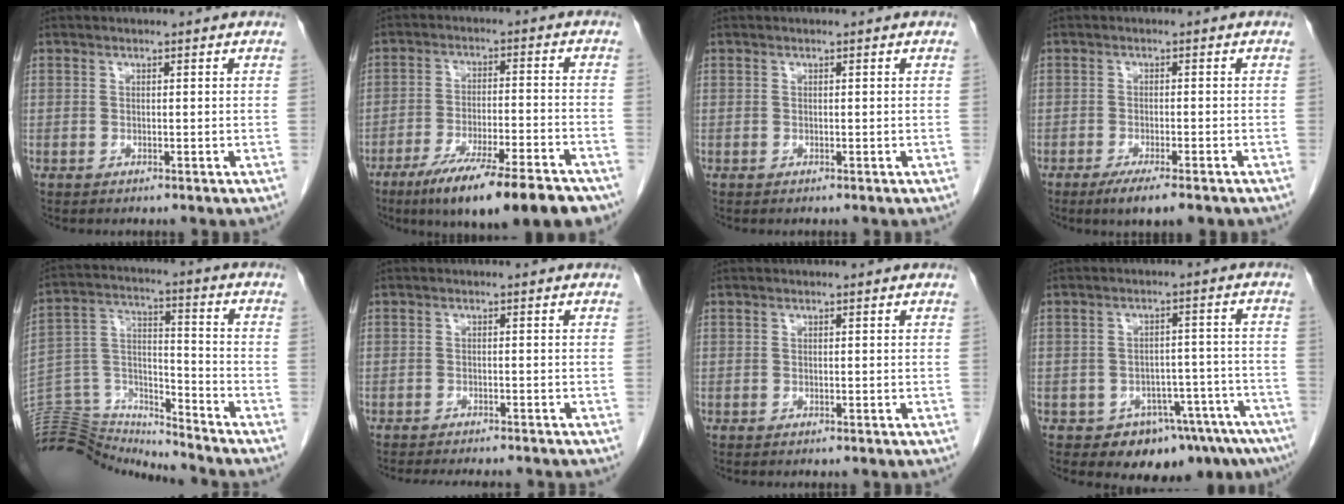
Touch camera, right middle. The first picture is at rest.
{"total": 18.0, "force": [-13.4, 2.1, 11.8], "torque": [-0.138, -0.018, -0.206]}
{"total": 0.0}
{"total": 5.7, "force": [-3.9, 0.8, 4.0], "torque": [-0.058, -0.013, -0.055]}
{"total": 14.7, "force": [-14.7, 1.1, 0.2], "torque": [0.002, 0.057, -0.259]}
{"total": 8.6, "force": [-7.8, 1.6, 3.3], "torque": [-0.041, -0.009, -0.101]}
{"total": 0.0}
{"total": 10.5, "force": [-8.0, 4.7, 4.9], "torque": [-0.031, 0.026, -0.106]}